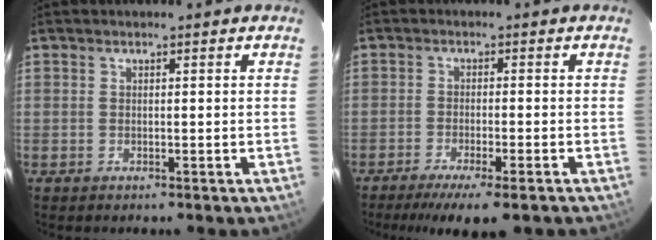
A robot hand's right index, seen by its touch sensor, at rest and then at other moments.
{"total": 9.6, "force": [-7.3, 1.3, 6.2], "torque": [-0.129, -0.036, -0.116]}